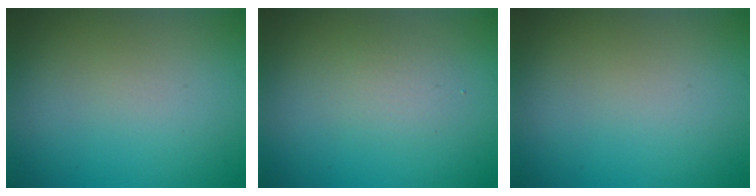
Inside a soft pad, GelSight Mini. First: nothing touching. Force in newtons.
{"total": 1.8, "press": 1.8, "slide": 0.1}
{"total": 0.0}